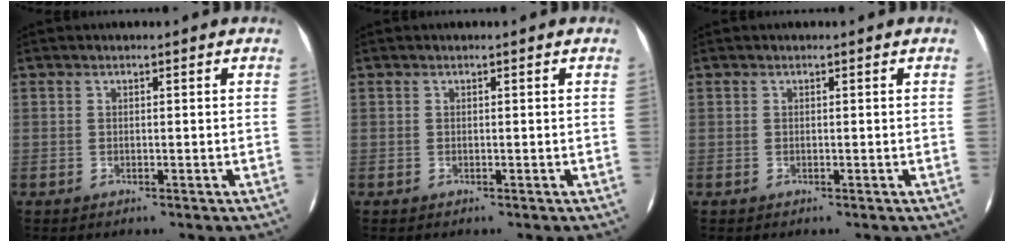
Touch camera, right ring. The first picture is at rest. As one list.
[{"total": 0.0}, {"total": 0.0}]